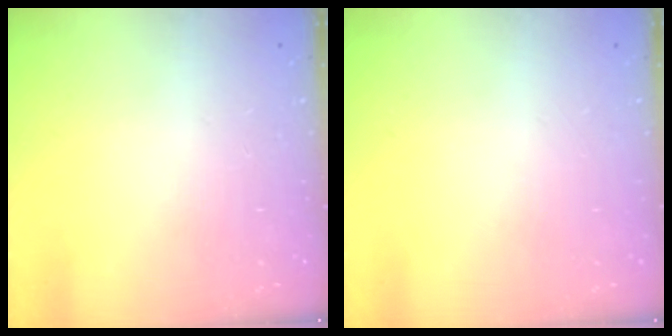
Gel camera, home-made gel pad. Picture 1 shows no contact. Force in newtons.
{"total": 0.0}